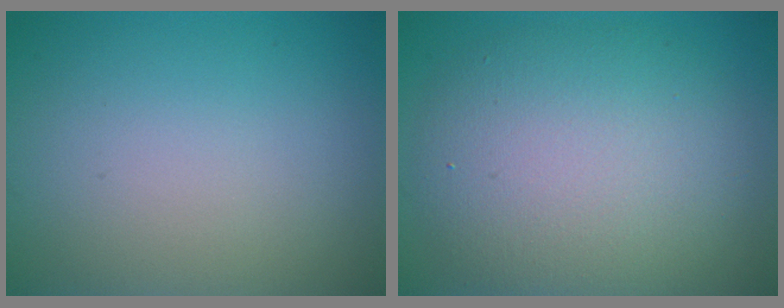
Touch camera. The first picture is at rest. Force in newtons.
{"total": 8.8, "press": 8.7, "slide": 0.5}